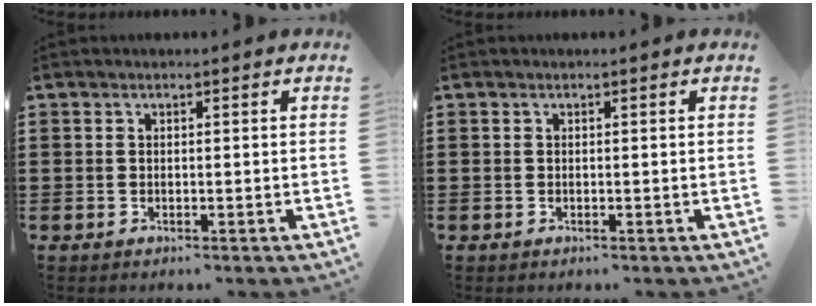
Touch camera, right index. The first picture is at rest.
{"total": 0.0}